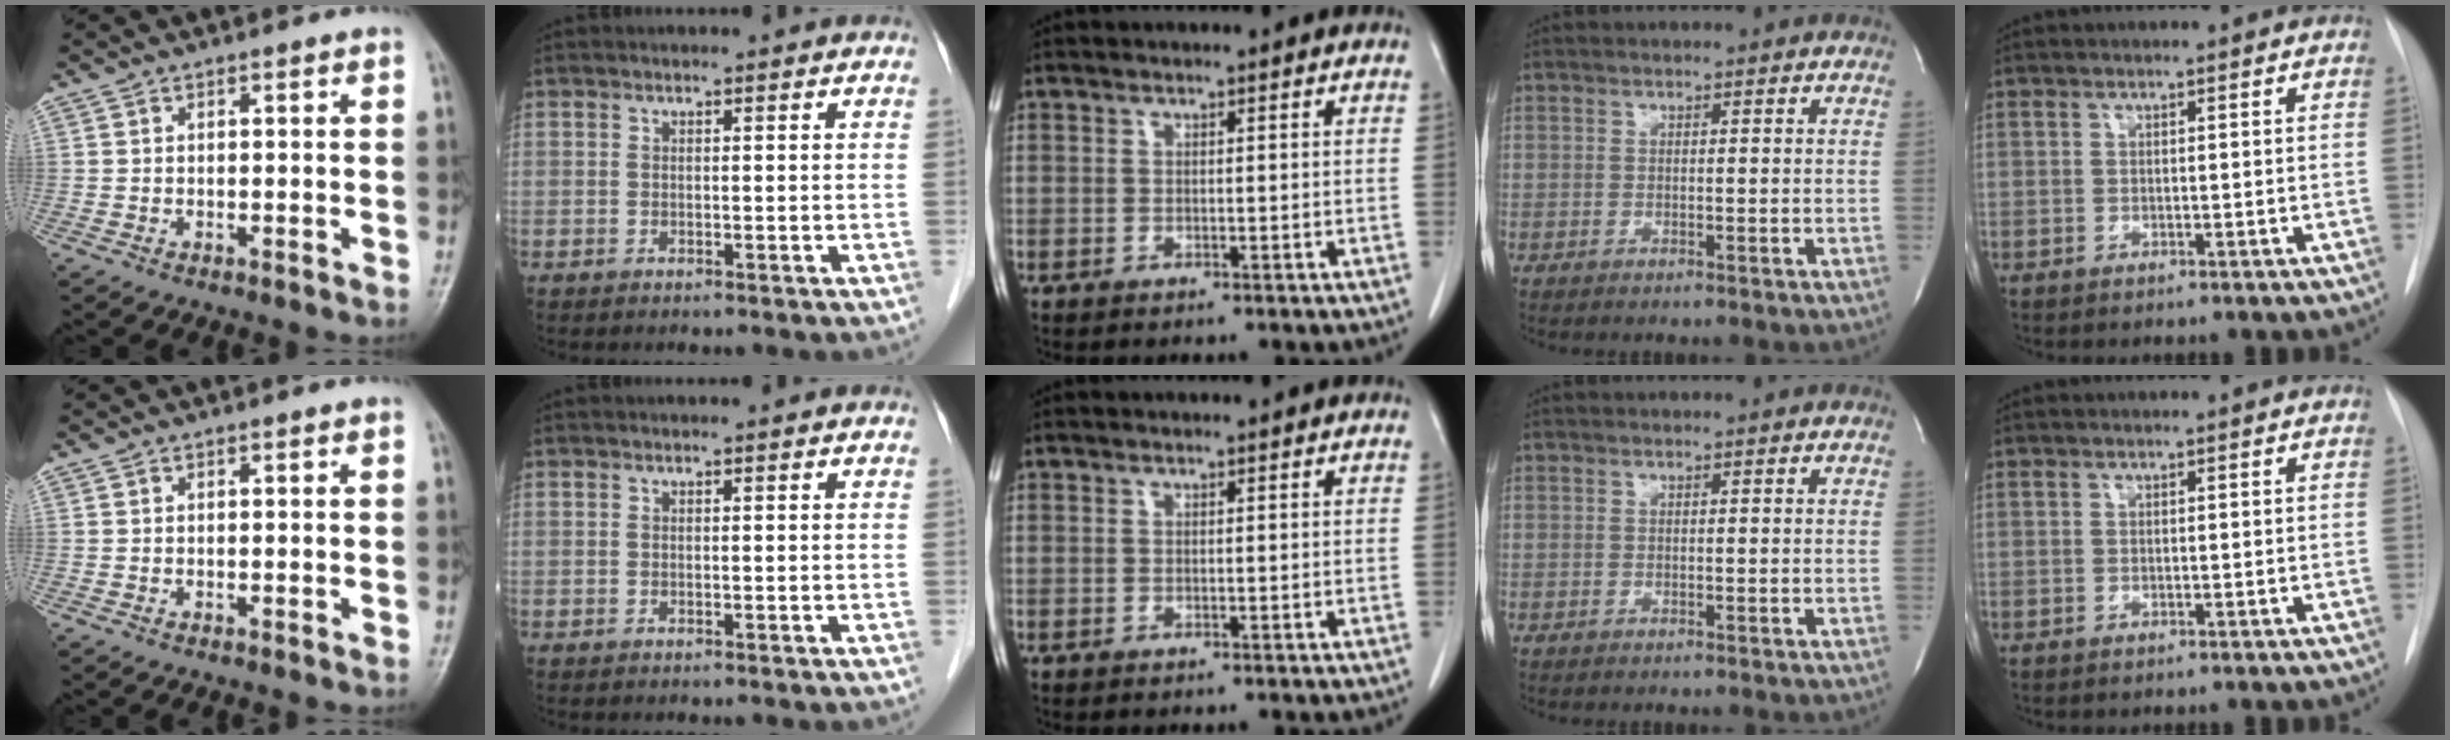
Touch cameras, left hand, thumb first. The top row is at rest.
{}